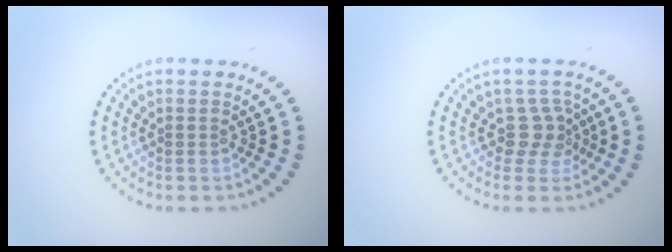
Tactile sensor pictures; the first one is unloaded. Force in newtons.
{"total": 2.3, "press": 1.6, "slide": 1.6}